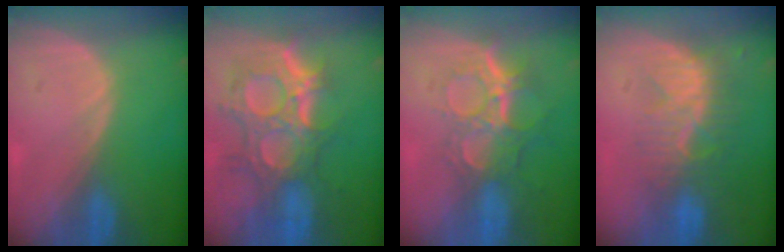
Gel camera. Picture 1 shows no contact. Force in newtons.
{"total": 12.0, "press": 10.6, "slide": 5.6}
{"total": 9.5, "press": 8.0, "slide": 5.1}
{"total": 8.5, "press": 7.7, "slide": 3.5}